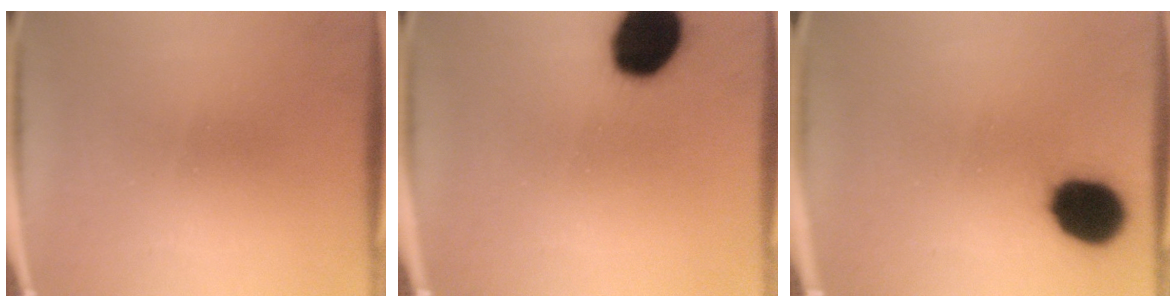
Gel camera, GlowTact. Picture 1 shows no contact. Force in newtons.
{"total": 17.1}
{"total": 13.0}